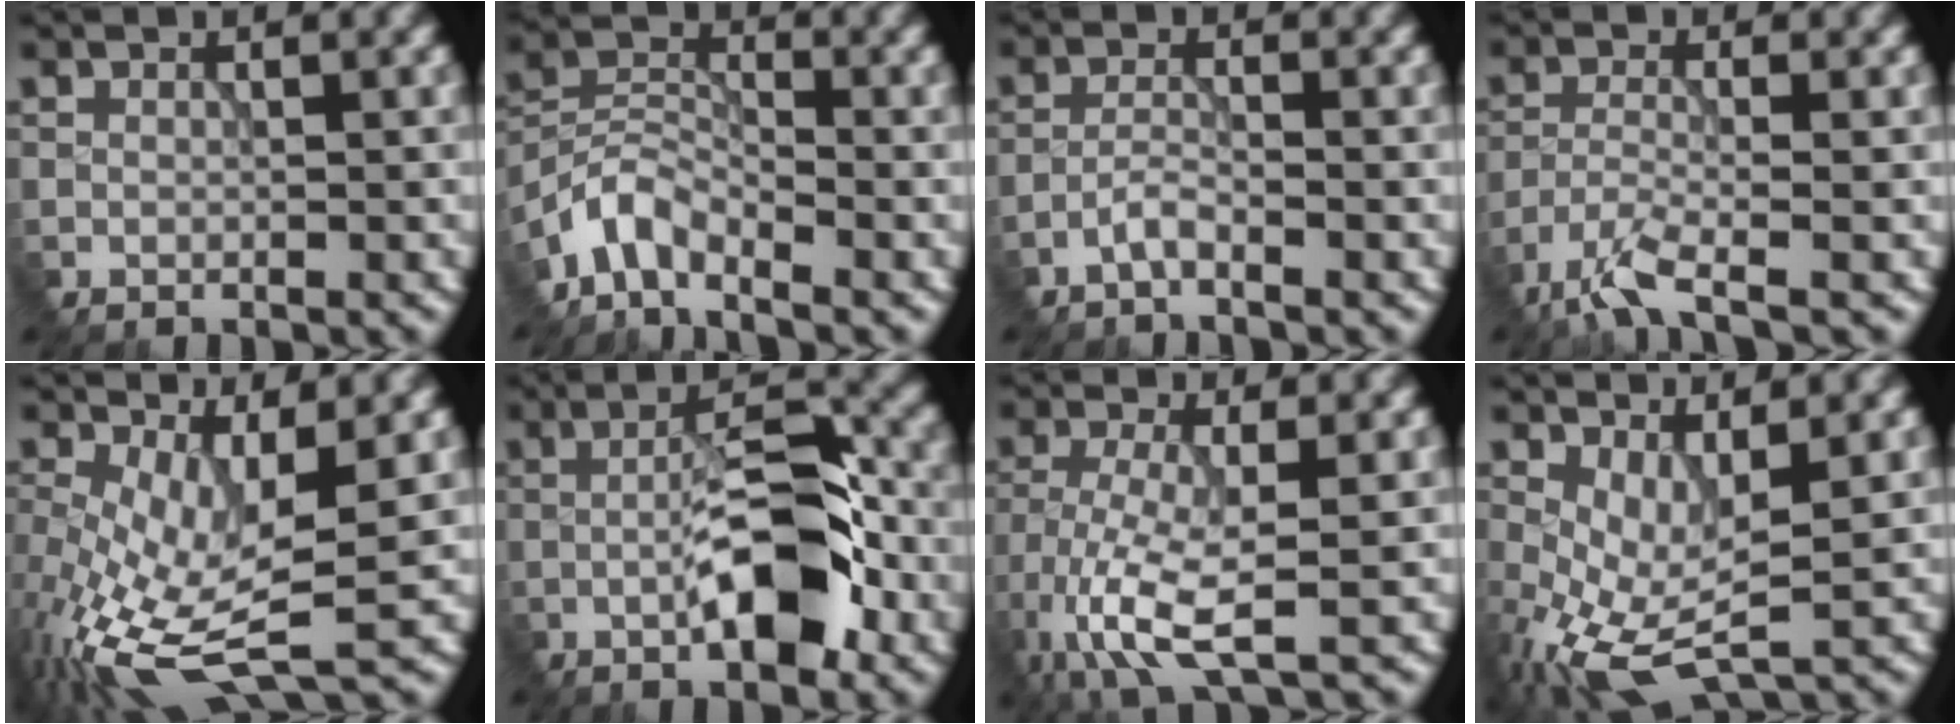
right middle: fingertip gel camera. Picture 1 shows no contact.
{"total": 4.2, "force": [-3.4, 1.6, 1.9], "torque": [-0.036, 0.005, -0.080]}
{"total": 1.7, "force": [-1.3, 0.2, 1.1], "torque": [-0.024, 0.006, -0.031]}
{"total": 4.4, "force": [-3.3, 0.7, 2.8], "torque": [-0.064, -0.012, -0.077]}
{"total": 9.3, "force": [-2.1, 3.5, 8.3], "torque": [-0.183, -0.018, -0.034]}
{"total": 7.7, "force": [-2.3, 2.5, 6.9], "torque": [-0.110, 0.015, -0.041]}
{"total": 7.2, "force": [-3.0, 2.2, 6.2], "torque": [-0.144, -0.012, -0.060]}
{"total": 6.1, "force": [-0.6, 2.6, 5.4], "torque": [-0.120, -0.012, -0.008]}